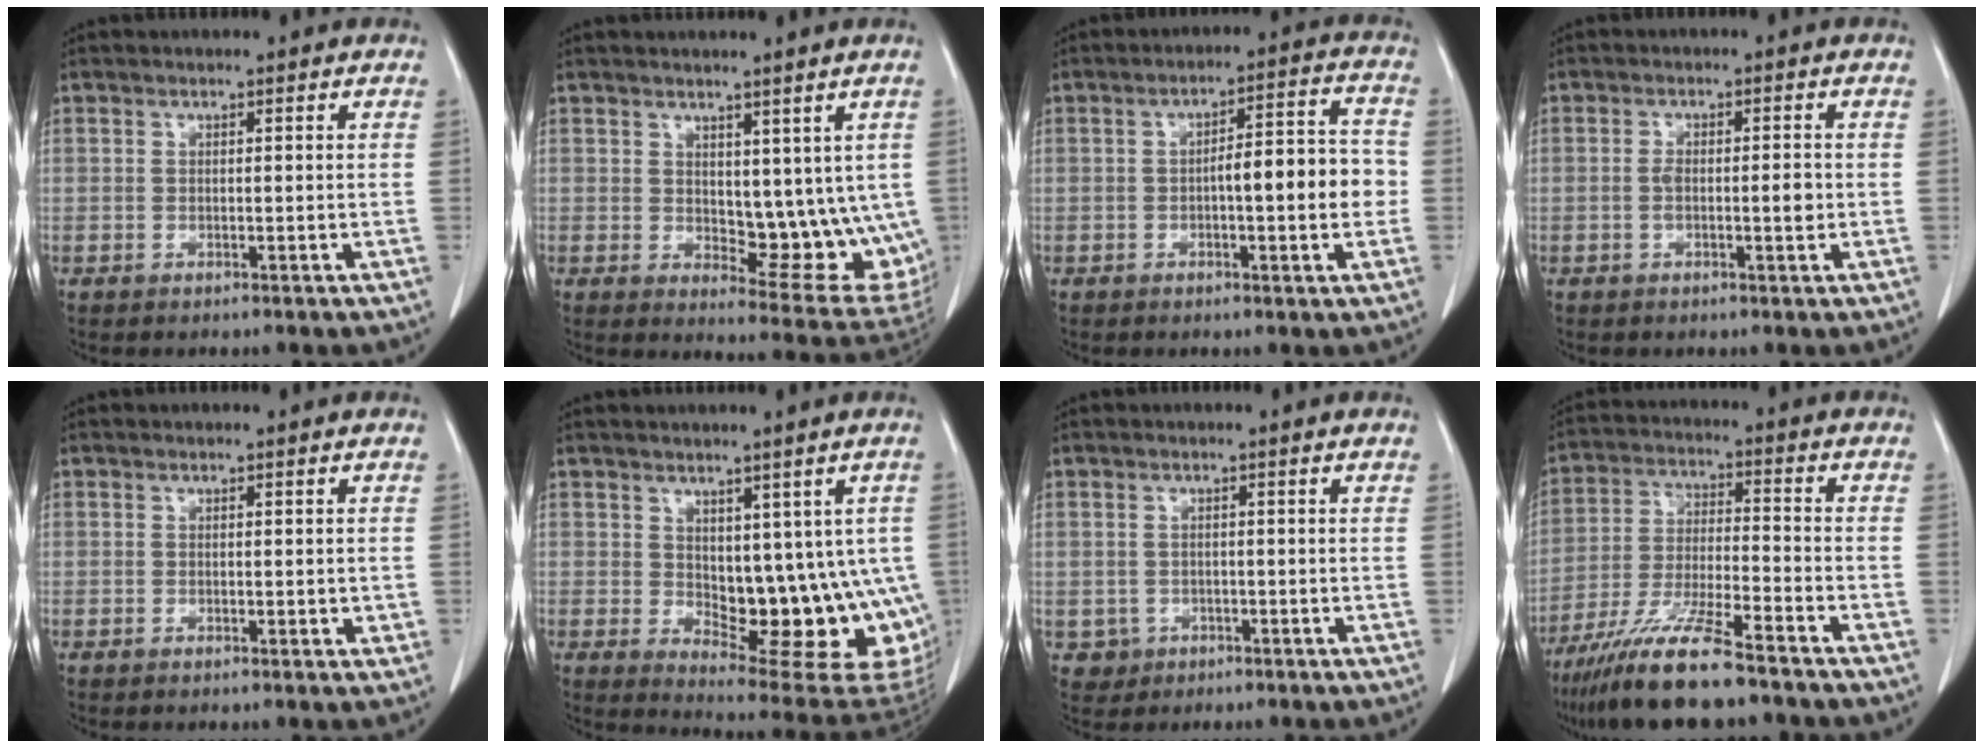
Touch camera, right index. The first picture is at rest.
{"total": 11.4, "force": [1.9, 5.7, 9.7], "torque": [-0.106, -0.013, 0.043]}
{"total": 9.3, "force": [-1.3, 1.8, 9.0], "torque": [-0.125, 0.026, -0.018]}
{"total": 3.6, "force": [-0.4, 1.0, 3.4], "torque": [-0.061, 0.007, -0.003]}
{"total": 1.2, "force": [0.2, 0.7, 0.9], "torque": [-0.009, -0.001, 0.005]}
{"total": 15.6, "force": [-0.5, 7.8, 13.5], "torque": [-0.136, -0.003, 0.016]}
{"total": 2.5, "force": [-0.8, 2.4, 0.1], "torque": [0.006, 0.007, -0.010]}
{"total": 13.0, "force": [-10.1, 0.7, 8.1], "torque": [-0.156, -0.029, -0.181]}